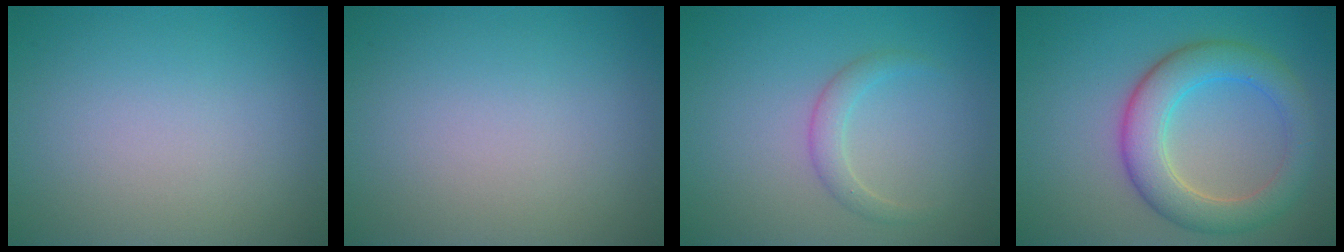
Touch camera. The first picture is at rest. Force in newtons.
{"total": 0.0}
{"total": 1.7, "press": 1.7, "slide": 0.1}
{"total": 5.7, "press": 5.7, "slide": 0.3}